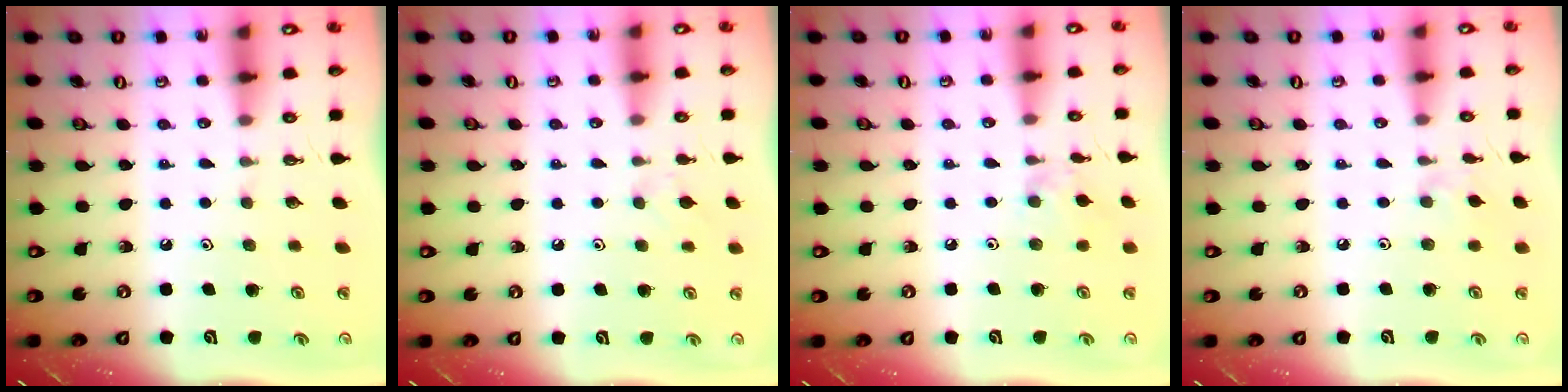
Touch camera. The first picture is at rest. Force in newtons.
{"total": 2.5, "press": 2.4, "slide": 0.6}
{"total": 5.1, "press": 5.0, "slide": 0.7}
{"total": 1.9, "press": 1.8, "slide": 0.4}